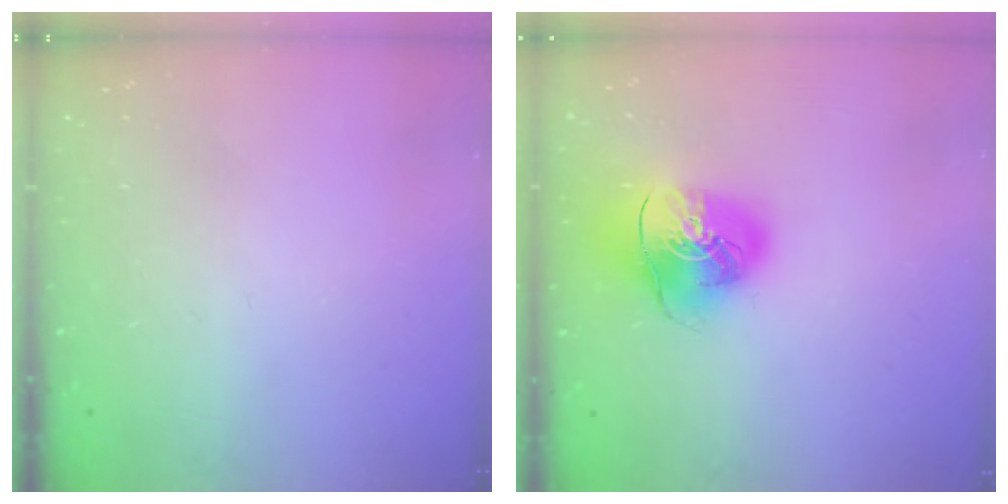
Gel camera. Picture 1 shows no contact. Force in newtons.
{"total": 13.0, "press": 12.8, "slide": 1.9}